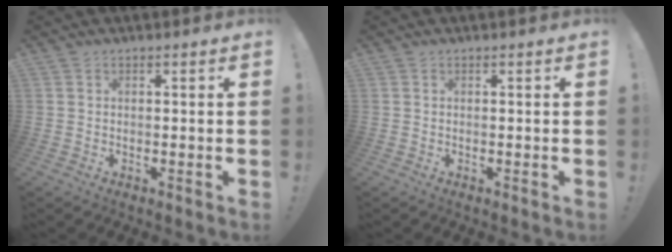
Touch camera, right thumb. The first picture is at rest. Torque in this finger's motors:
{"motor_torque": [-0.04, 0.00, -0.02, 0.01, 0.01]}